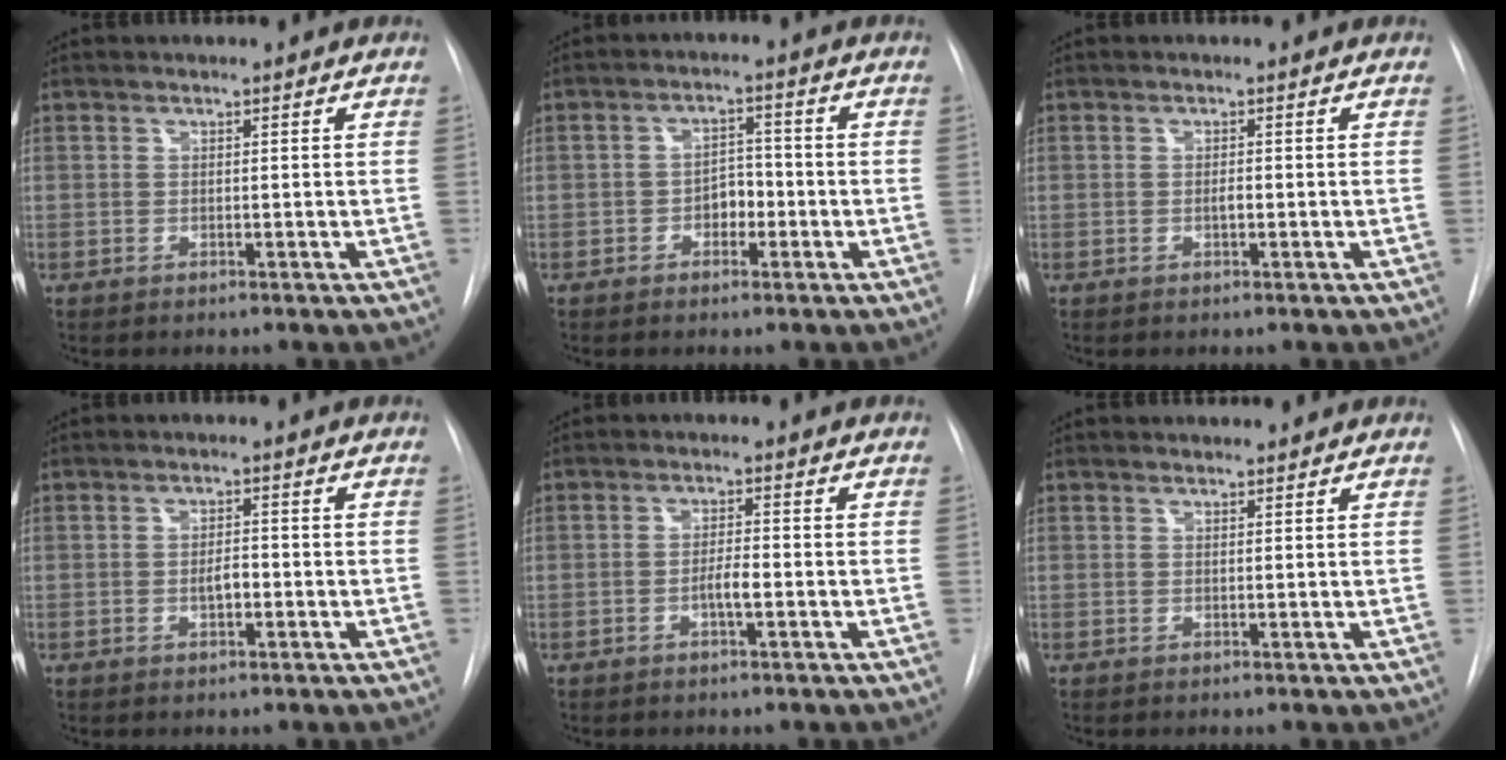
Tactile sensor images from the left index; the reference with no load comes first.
{"total": 3.6, "force": [-1.9, 2.1, 2.1], "torque": [-0.025, 0.004, -0.034]}
{"total": 1.1, "force": [-0.9, 0.2, 0.6], "torque": [-0.012, -0.005, -0.015]}
{"total": 2.4, "force": [-1.3, 0.9, 1.8], "torque": [-0.029, -0.003, -0.019]}
{"total": 2.7, "force": [-1.5, 0.3, 2.2], "torque": [-0.038, -0.004, -0.026]}
{"total": 1.1, "force": [1.0, 0.3, 0.1], "torque": [-0.008, 0.004, 0.013]}